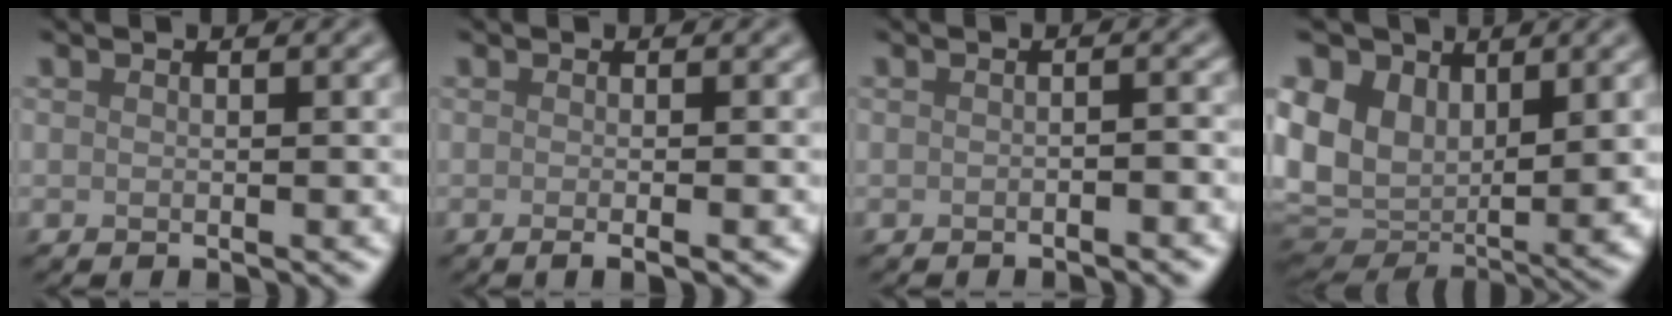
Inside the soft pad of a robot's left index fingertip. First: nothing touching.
{"total": 2.2, "force": [-0.4, 0.8, 2.0], "torque": [-0.012, -0.003, -0.011]}
{"total": 1.3, "force": [-0.8, 0.2, 1.1], "torque": [-0.012, 0.003, -0.014]}
{"total": 10.2, "force": [2.7, 7.0, 6.9], "torque": [-0.177, -0.010, 0.051]}